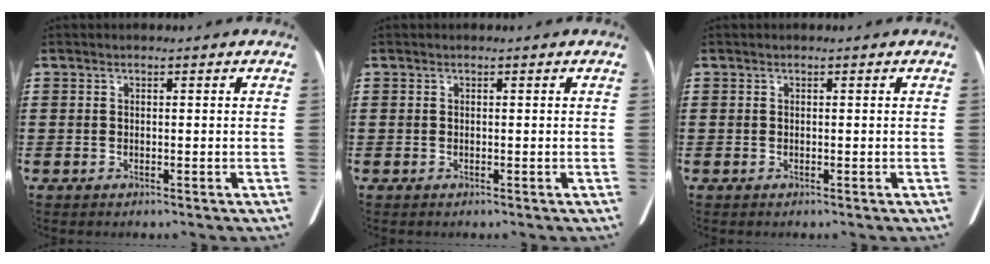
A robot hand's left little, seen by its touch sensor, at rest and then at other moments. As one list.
[{"total": 0.0}, {"total": 0.0}]